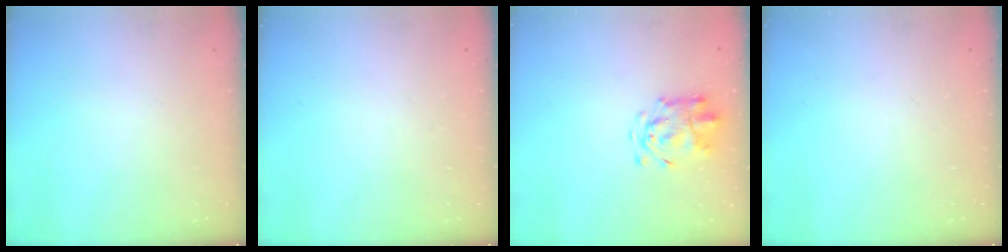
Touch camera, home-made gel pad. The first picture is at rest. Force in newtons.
{"total": 0.0}
{"total": 4.7, "press": 4.6, "slide": 1.1}
{"total": 0.0}